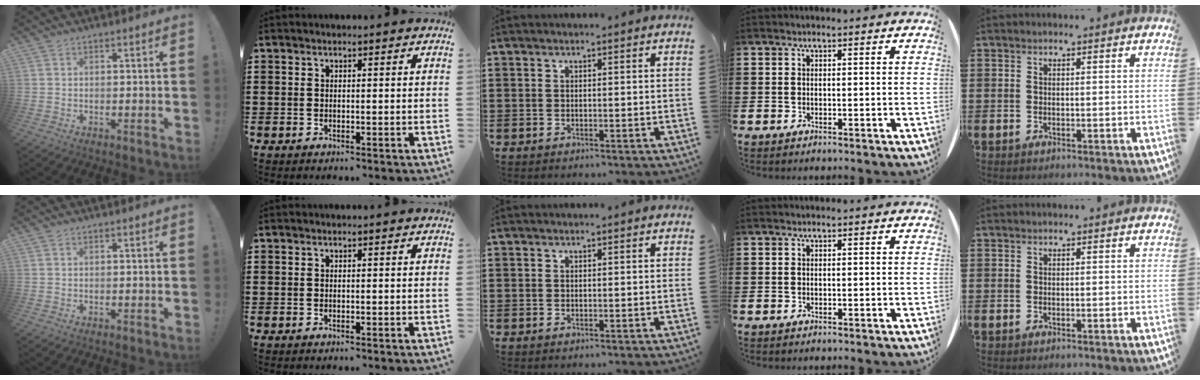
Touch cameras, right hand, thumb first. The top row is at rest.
{}